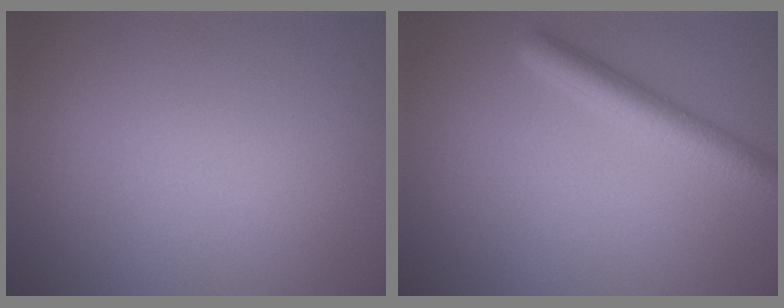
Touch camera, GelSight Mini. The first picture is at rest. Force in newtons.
{"total": 3.6, "press": 3.6, "slide": 0.2}